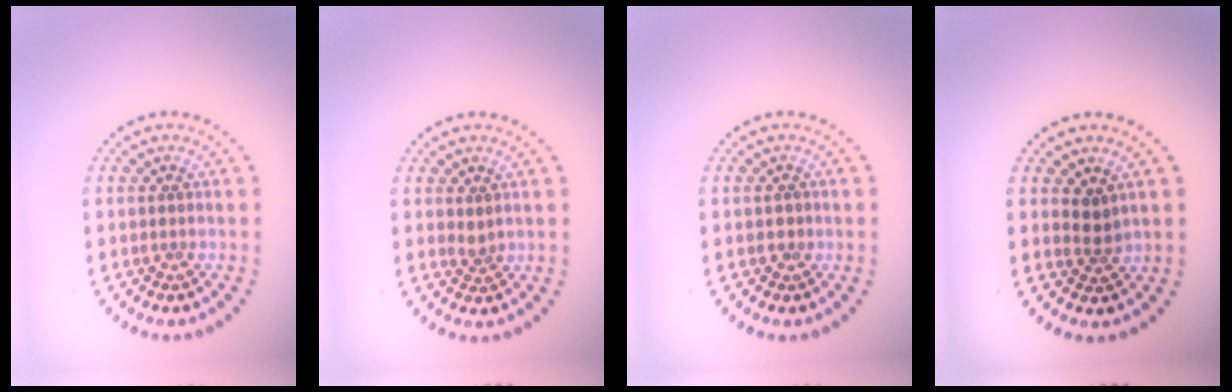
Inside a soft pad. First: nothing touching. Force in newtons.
{"total": 1.0, "press": 0.8, "slide": 0.6}
{"total": 0.9, "press": 0.8, "slide": 0.2}
{"total": 1.5, "press": 1.2, "slide": 0.9}